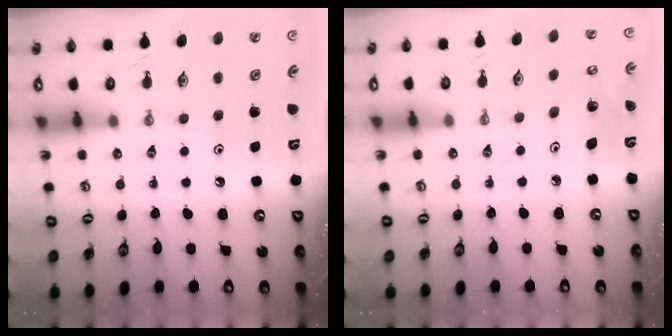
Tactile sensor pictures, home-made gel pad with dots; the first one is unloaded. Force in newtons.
{"total": 5.1, "press": 5.0, "slide": 1.0}